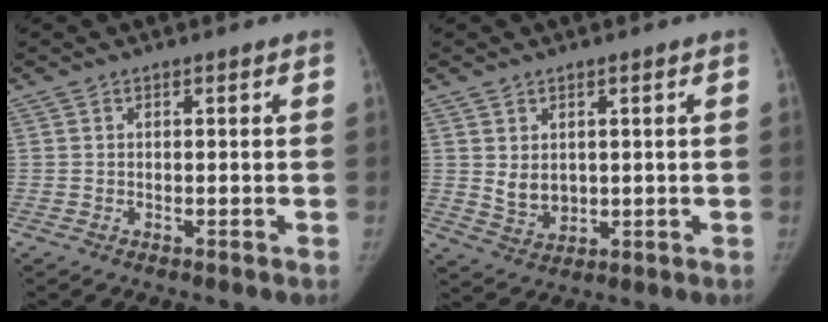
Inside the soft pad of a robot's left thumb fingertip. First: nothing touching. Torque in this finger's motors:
{"motor_torque": [0.05, 0.12, 0.10, 0.04, 0.02]}